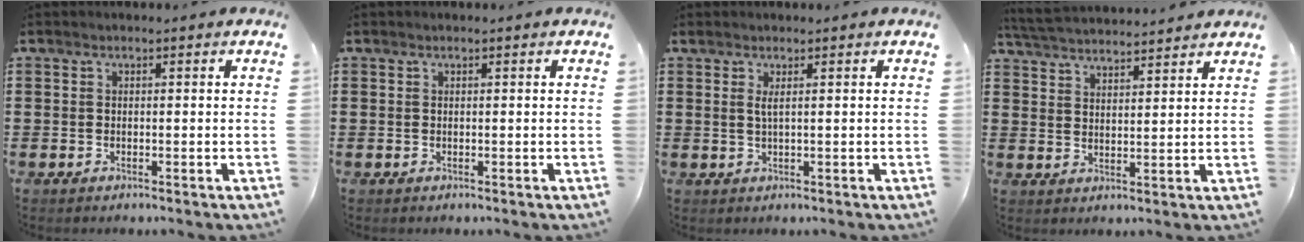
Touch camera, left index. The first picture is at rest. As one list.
[{"total": 0.0}, {"total": 1.5, "force": [0.5, 0.0, 1.4], "torque": [-0.036, -0.004, 0.006]}, {"total": 4.3, "force": [4.2, -0.1, 0.7], "torque": [-0.029, -0.021, 0.074]}]